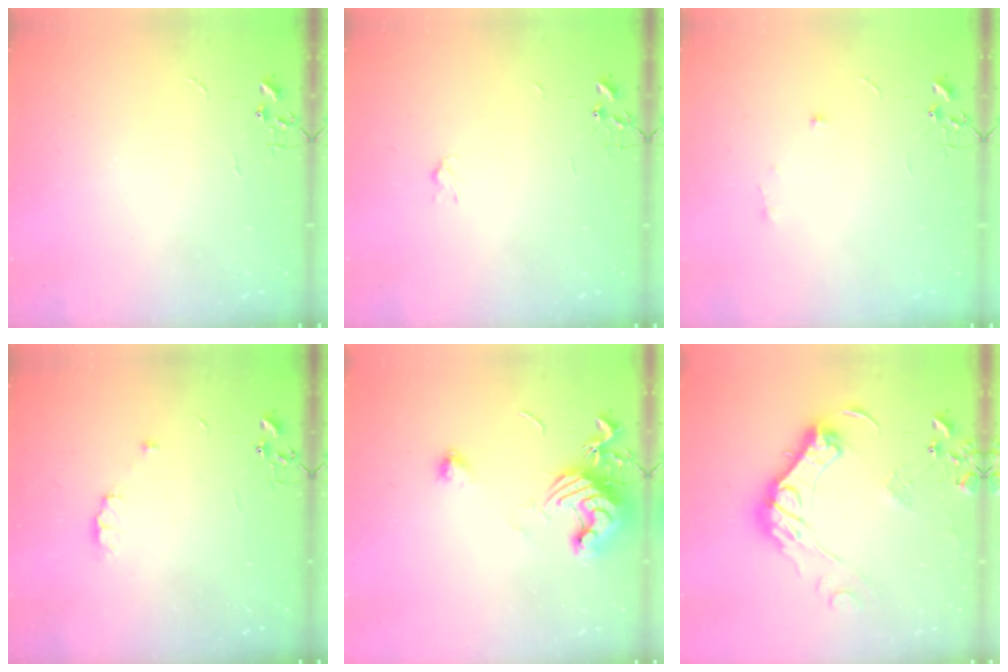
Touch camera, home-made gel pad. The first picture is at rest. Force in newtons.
{"total": 3.1, "press": 3.0, "slide": 0.7}
{"total": 5.2, "press": 4.9, "slide": 1.9}
{"total": 6.0, "press": 6.0, "slide": 0.9}
{"total": 12.8, "press": 12.7, "slide": 1.6}
{"total": 17.8, "press": 17.8, "slide": 1.3}